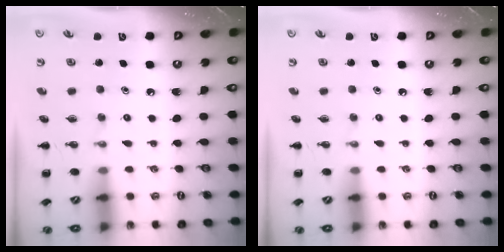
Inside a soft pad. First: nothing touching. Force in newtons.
{"total": 0.0}